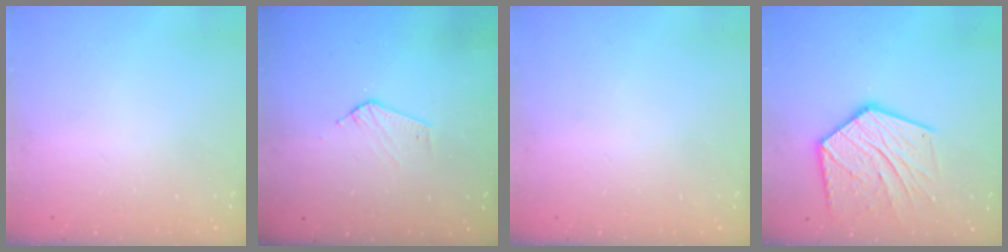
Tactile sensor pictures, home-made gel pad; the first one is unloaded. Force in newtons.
{"total": 4.2, "press": 4.2, "slide": 0.4}
{"total": 0.0}
{"total": 17.6, "press": 17.6, "slide": 1.0}